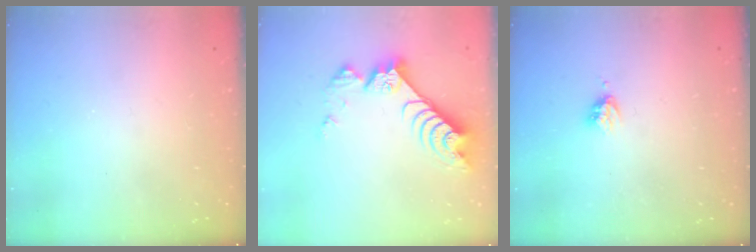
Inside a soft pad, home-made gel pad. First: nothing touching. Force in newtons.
{"total": 10.3, "press": 10.3, "slide": 1.0}
{"total": 3.0, "press": 3.0, "slide": 0.4}